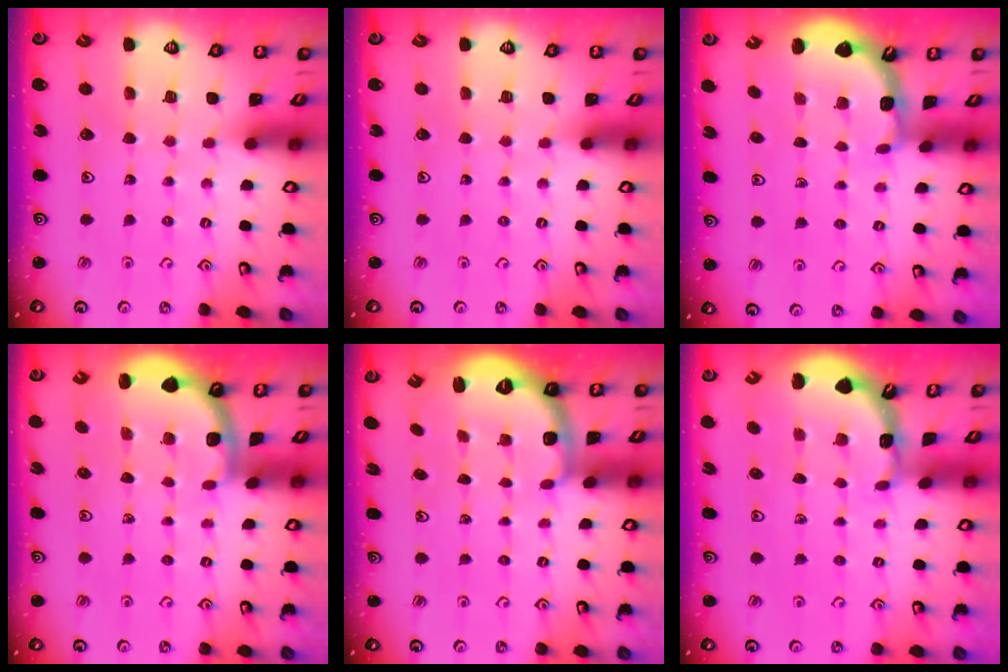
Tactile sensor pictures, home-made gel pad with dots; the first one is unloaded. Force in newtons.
{"total": 0.0}
{"total": 1.9, "press": 1.9, "slide": 0.2}
{"total": 1.7, "press": 1.7, "slide": 0.1}
{"total": 2.6, "press": 1.6, "slide": 2.1}
{"total": 1.8, "press": 1.8, "slide": 0.1}